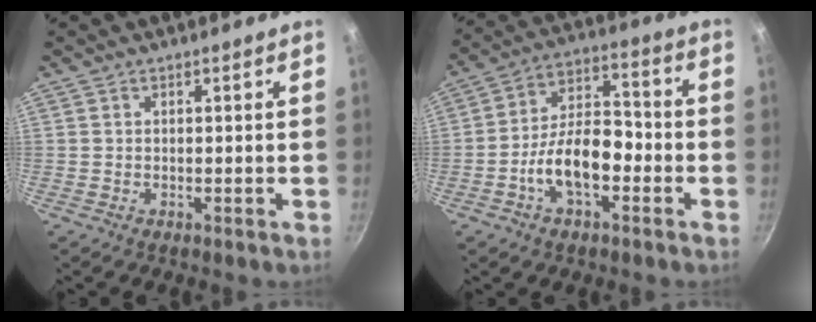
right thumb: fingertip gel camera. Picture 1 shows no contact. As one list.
[{"total": 12.7, "force": [-4.3, 6.8, 9.8], "torque": [-0.140, 0.052, -0.082]}]